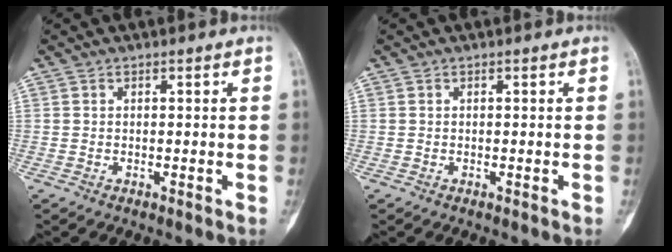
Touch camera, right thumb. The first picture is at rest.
{"total": 0.0}